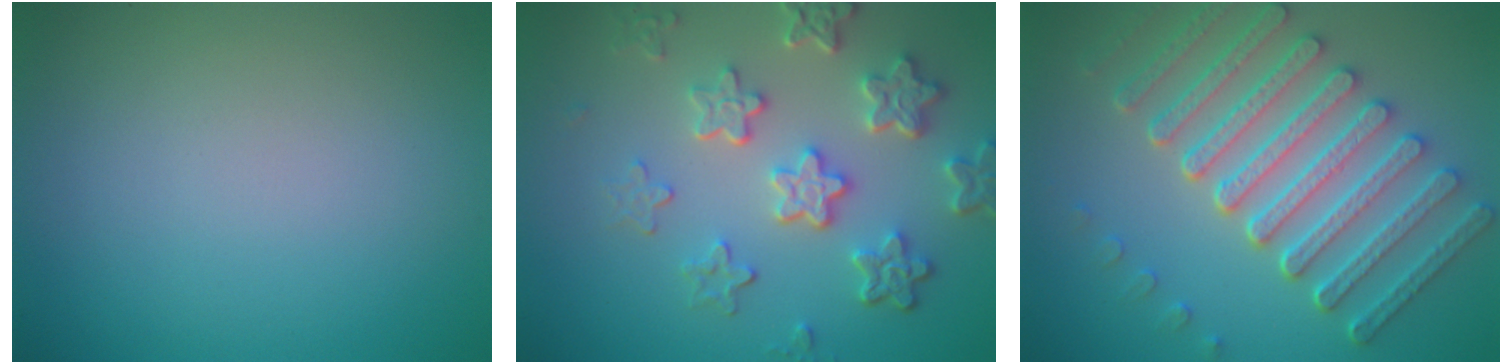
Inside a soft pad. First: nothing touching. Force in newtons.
{"total": 5.7, "press": 4.3, "slide": 3.8}
{"total": 7.7, "press": 6.1, "slide": 4.8}